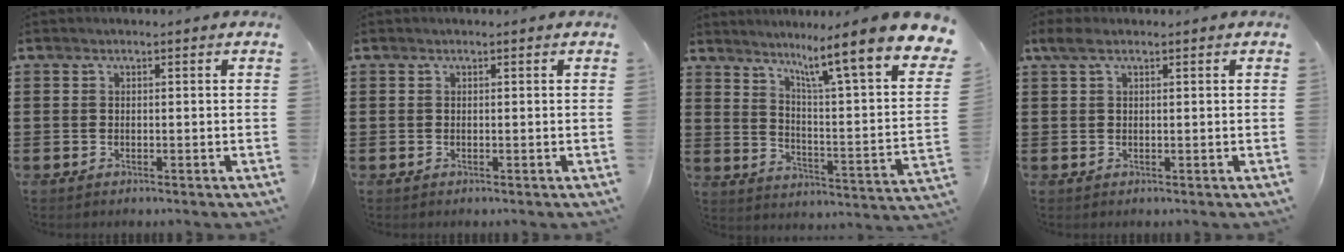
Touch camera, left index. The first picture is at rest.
{"total": 0.0}
{"total": 9.8, "force": [7.2, -0.8, 6.6], "torque": [-0.121, -0.066, 0.102]}
{"total": 2.2, "force": [1.0, 0.7, 1.8], "torque": [-0.036, 0.005, 0.018]}